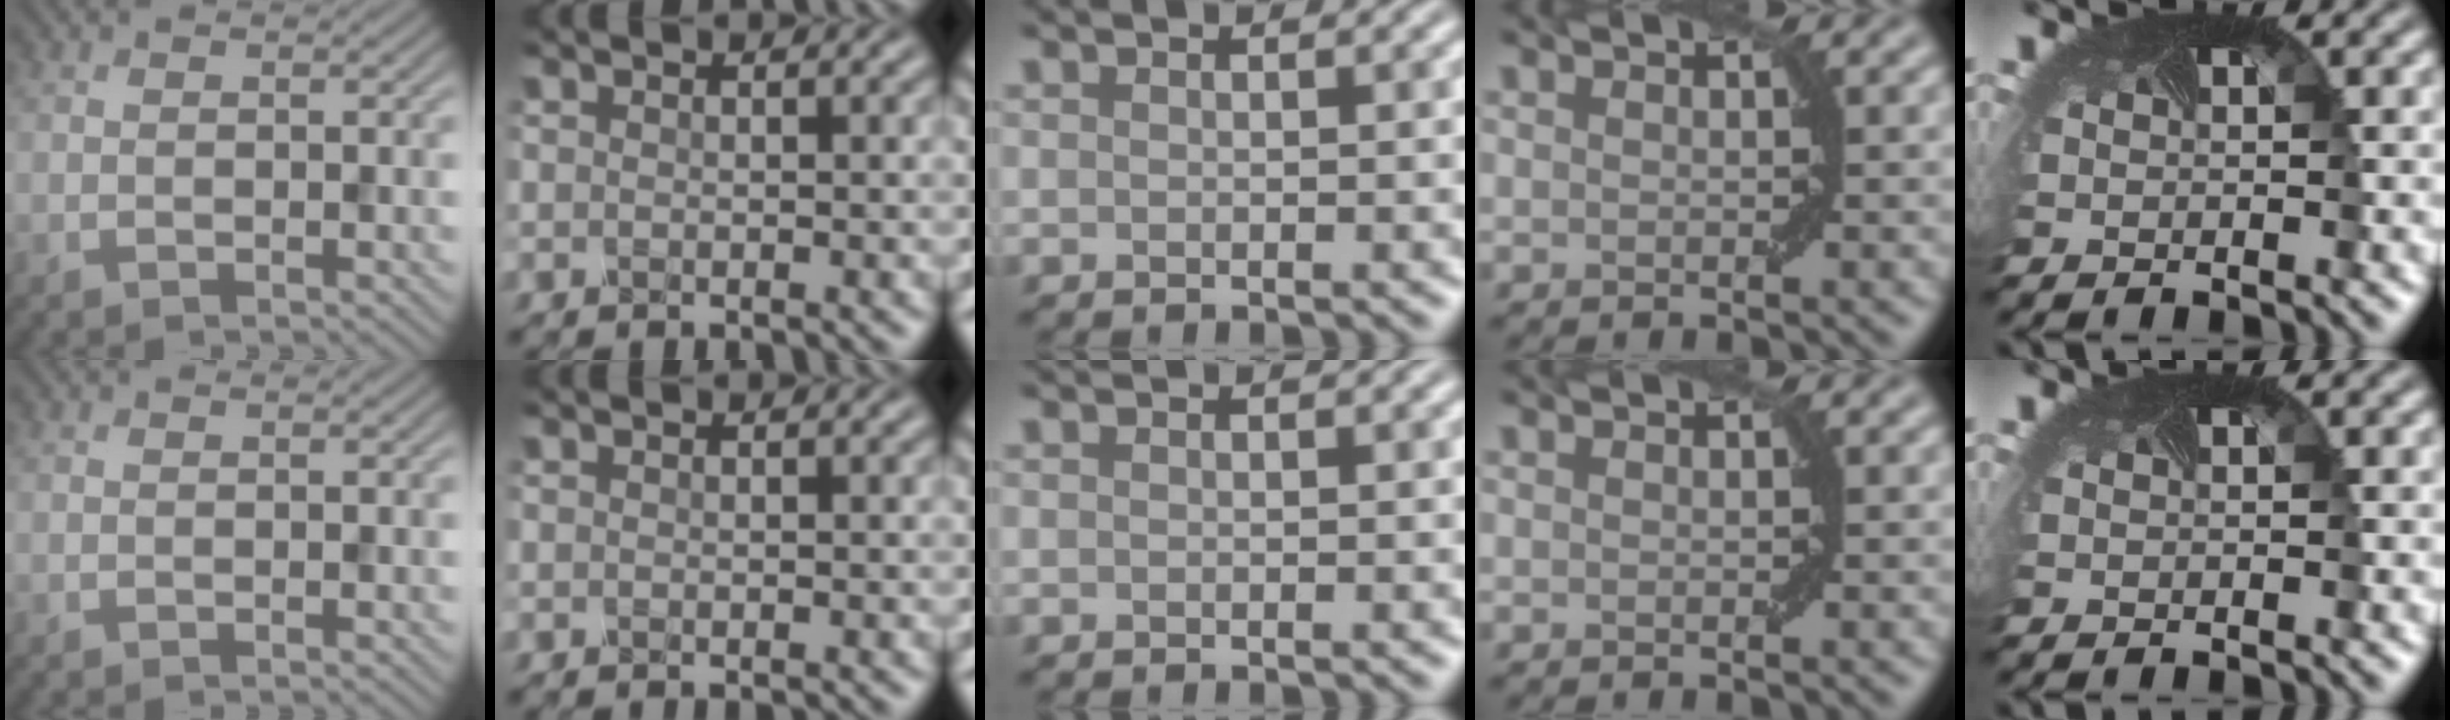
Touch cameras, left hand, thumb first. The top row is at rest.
{}